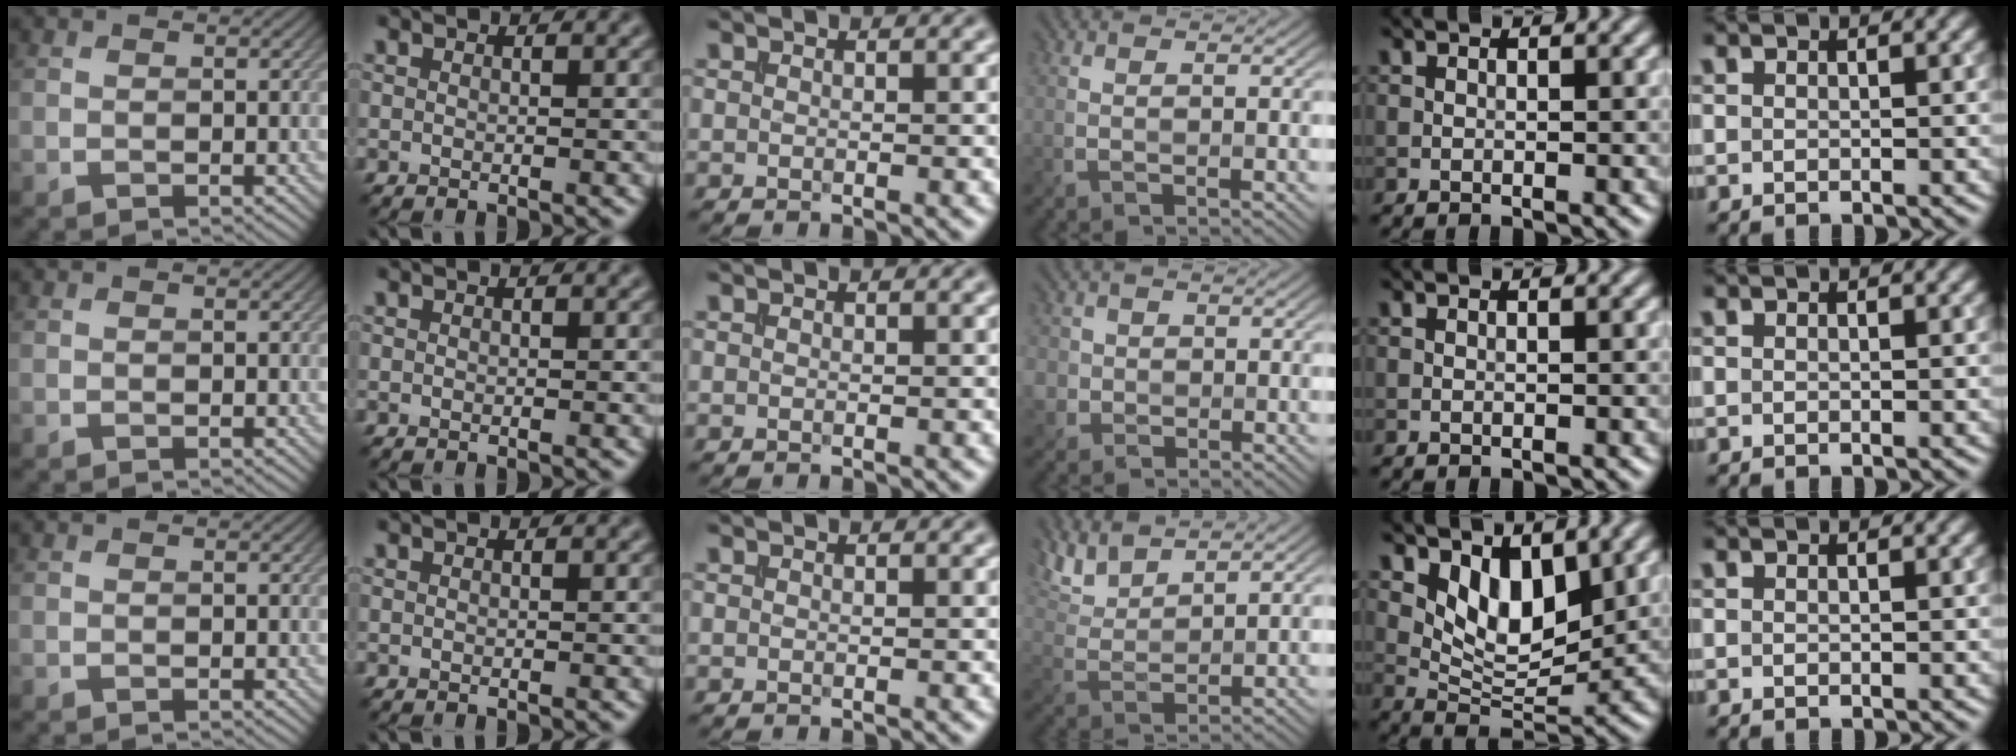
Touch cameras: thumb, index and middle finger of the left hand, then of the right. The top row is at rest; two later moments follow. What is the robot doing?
{"motion": "extract", "object": "file holder"}